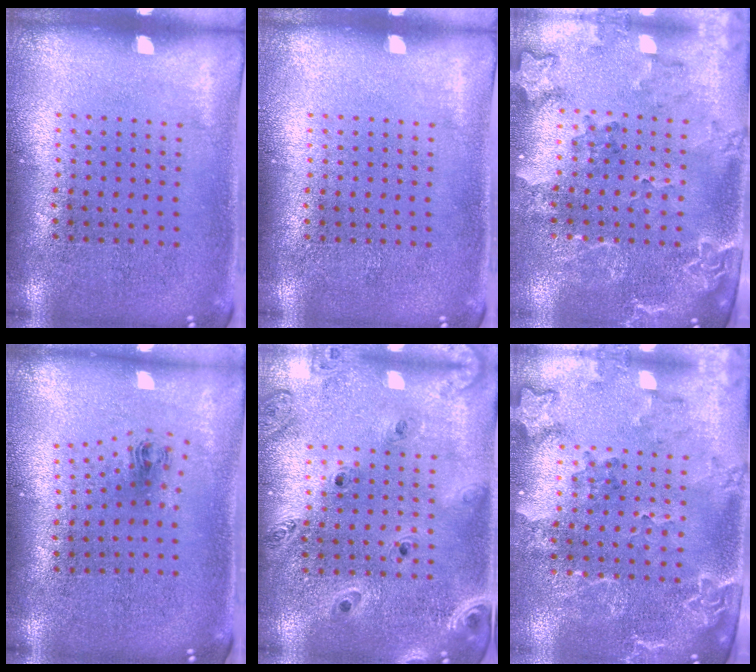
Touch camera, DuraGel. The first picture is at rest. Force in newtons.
{"total": 0.0}
{"total": 2.1, "press": 2.0, "slide": 0.7}
{"total": 1.0, "press": 0.4, "slide": 0.9}
{"total": 1.3, "press": 1.3, "slide": 0.2}
{"total": 2.1, "press": 2.0, "slide": 0.7}